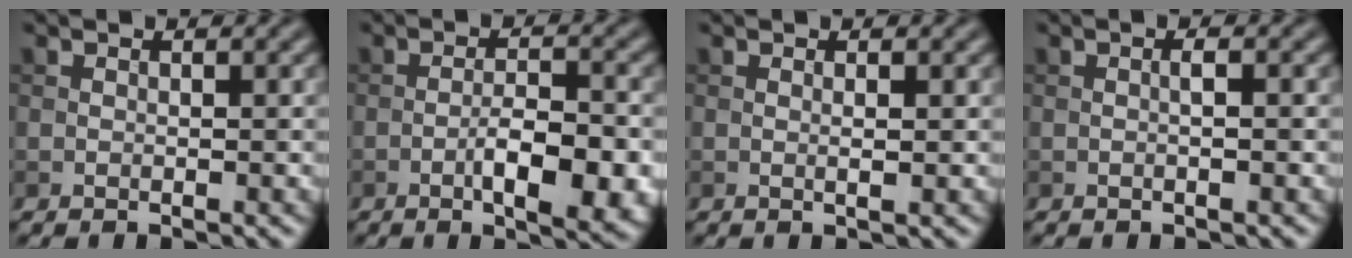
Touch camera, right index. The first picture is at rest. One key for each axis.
{"total": 6.2, "fx": -2.2, "fy": 1.9, "fz": 5.4, "tx": -0.089, "ty": -0.001, "tz": -0.031}
{"total": 1.1, "fx": 0.1, "fy": 0.2, "fz": 1.0, "tx": -0.016, "ty": 0.002, "tz": 0.001}
{"total": 1.1, "fx": -0.1, "fy": 0.1, "fz": 1.1, "tx": -0.014, "ty": -0.002, "tz": 0.001}